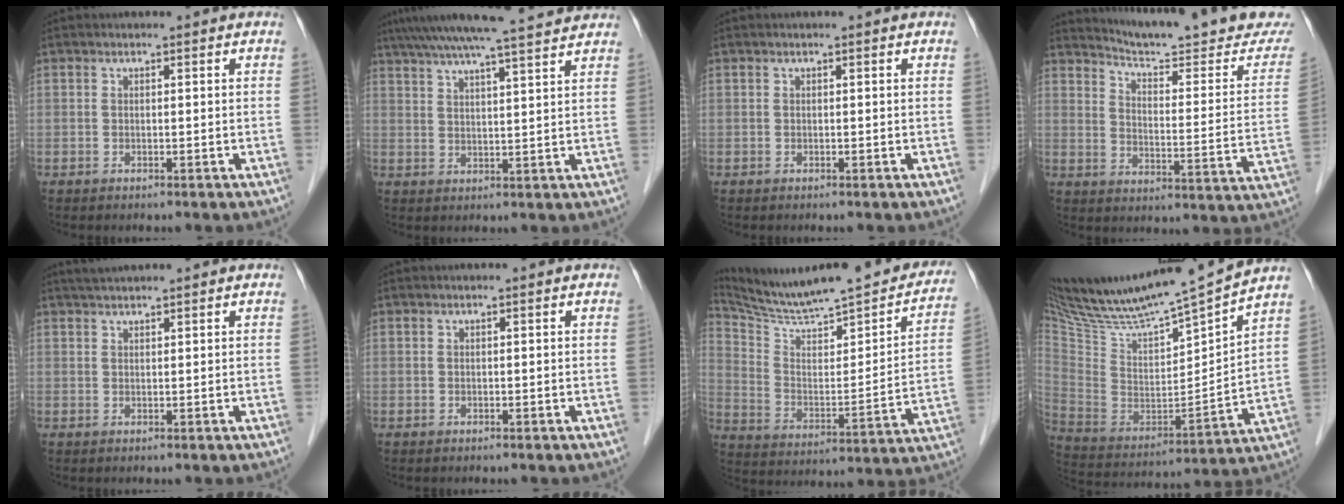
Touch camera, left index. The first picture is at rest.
{"total": 16.0, "force": [14.1, 0.3, 7.7], "torque": [-0.135, 0.037, 0.198]}
{"total": 0.0}
{"total": 20.1, "force": [18.9, 0.9, 6.8], "torque": [-0.093, -0.077, 0.238]}
{"total": 2.6, "force": [2.4, -0.1, 1.0], "torque": [-0.017, 0.021, 0.044]}
{"total": 0.0}
{"total": 24.9, "force": [22.3, 3.0, 10.6], "torque": [-0.162, -0.051, 0.316]}
{"total": 22.6, "force": [20.4, 0.2, 9.8], "torque": [-0.183, -0.032, 0.346]}